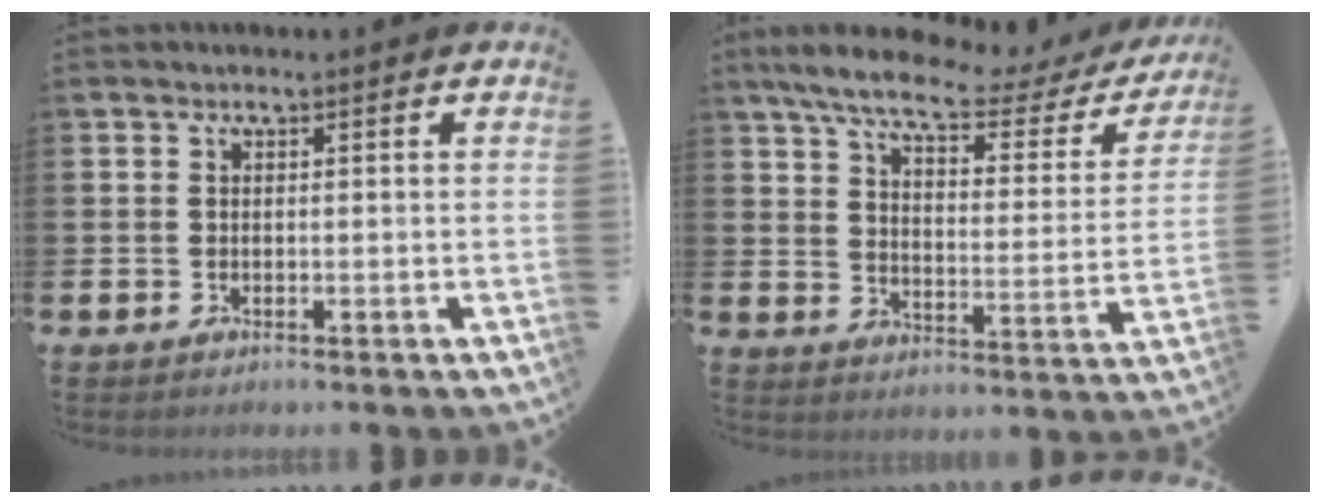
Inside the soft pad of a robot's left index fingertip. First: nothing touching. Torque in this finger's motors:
{"motor_torque": [1.11, -1.03, 0.68, 0.21]}